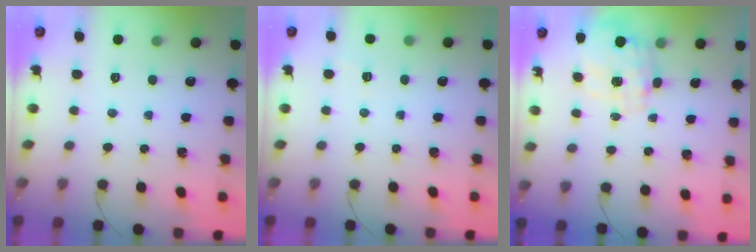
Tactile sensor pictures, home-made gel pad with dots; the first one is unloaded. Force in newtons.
{"total": 1.3, "press": 0.0, "slide": 1.3}
{"total": 2.8, "press": 2.6, "slide": 1.1}